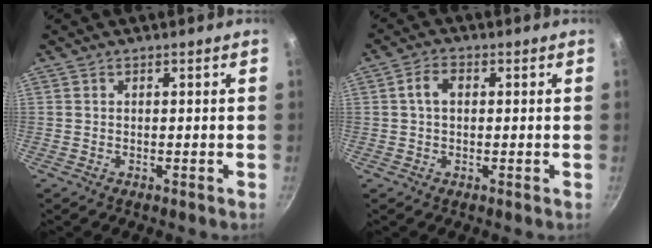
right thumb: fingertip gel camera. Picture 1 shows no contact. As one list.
[{"total": 3.8, "force": [0.5, 2.5, 2.8], "torque": [-0.046, 0.010, 0.004]}]